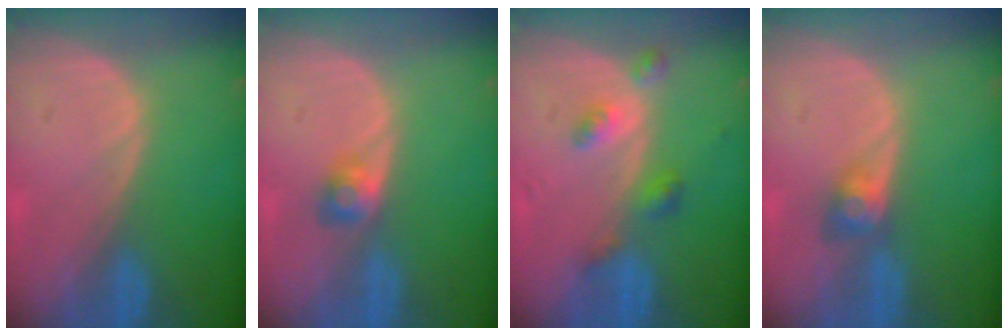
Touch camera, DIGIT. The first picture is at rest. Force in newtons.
{"total": 2.5, "press": 2.3, "slide": 0.9}
{"total": 4.5, "press": 4.1, "slide": 1.8}
{"total": 3.0, "press": 2.6, "slide": 1.4}